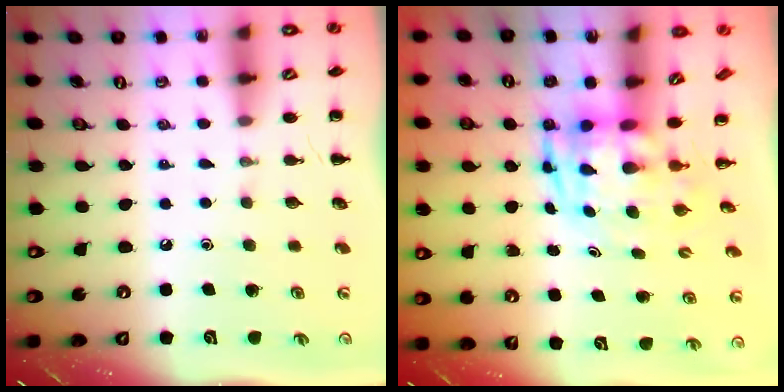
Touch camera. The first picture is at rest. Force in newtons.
{"total": 3.2, "press": 3.1, "slide": 0.8}